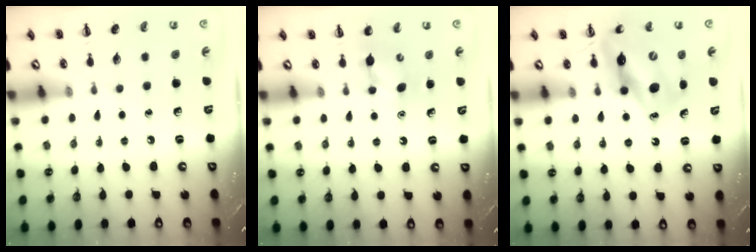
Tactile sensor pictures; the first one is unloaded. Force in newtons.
{"total": 4.1, "press": 3.9, "slide": 1.0}
{"total": 12.4, "press": 11.7, "slide": 4.1}